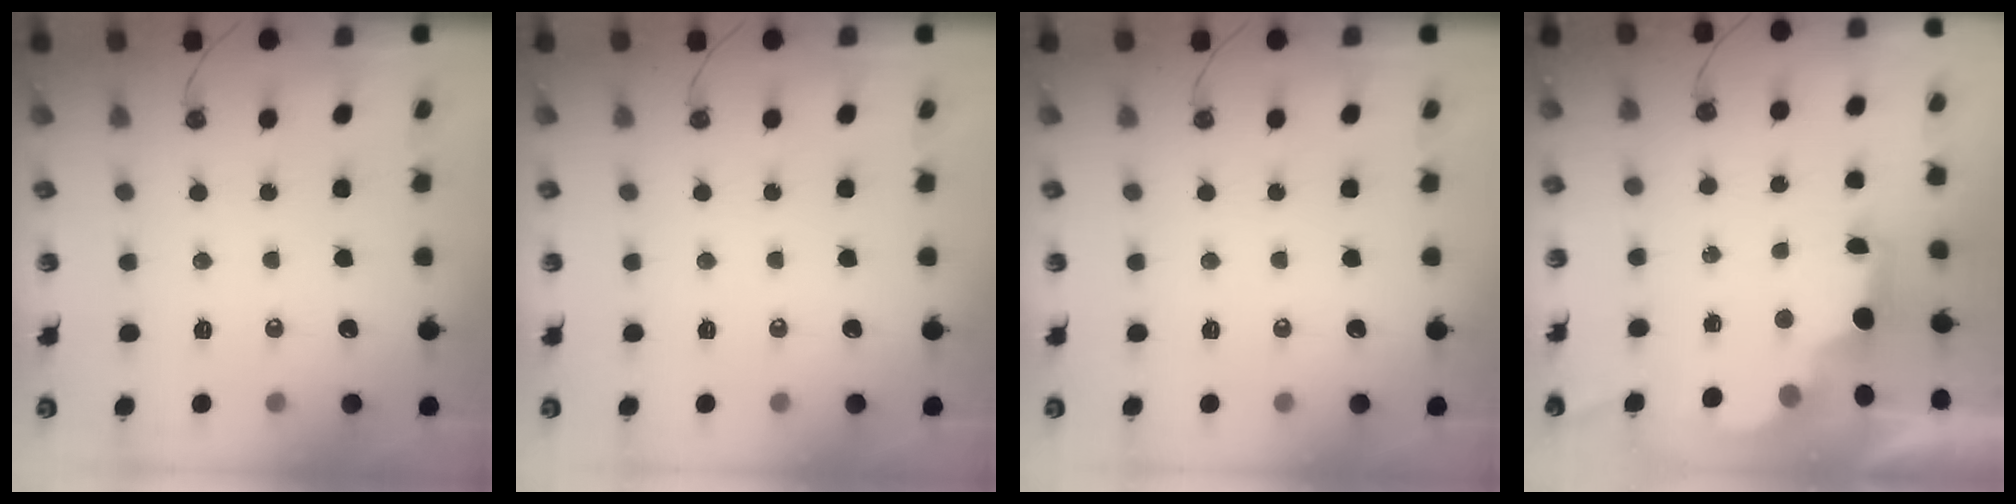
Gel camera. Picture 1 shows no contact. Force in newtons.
{"total": 0.0}
{"total": 0.0}
{"total": 2.7, "press": 2.6, "slide": 0.9}